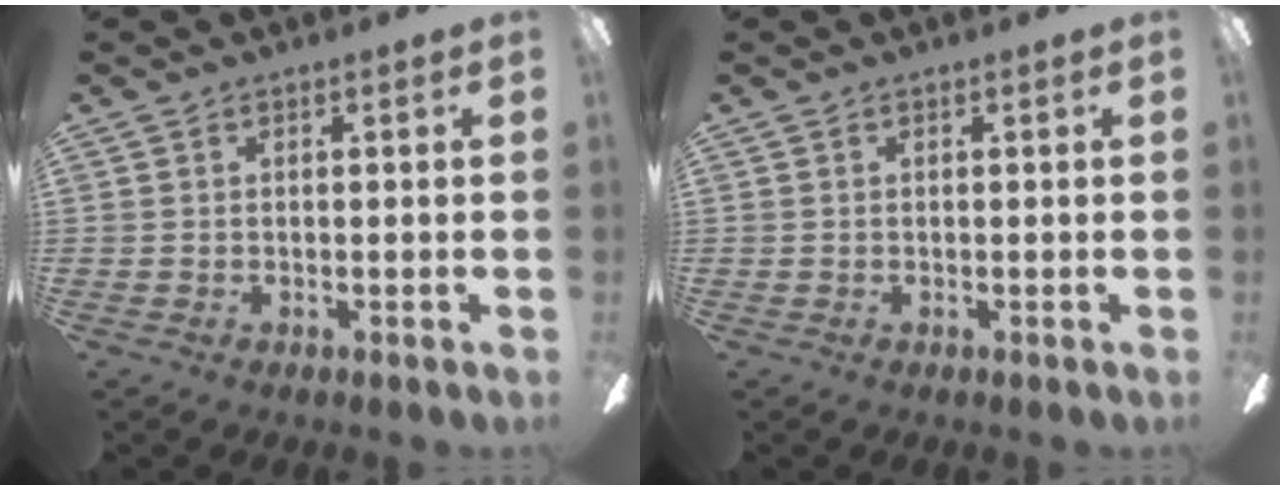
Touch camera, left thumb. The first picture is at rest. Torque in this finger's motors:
{"motor_torque": [0.02, 0.01, -0.13, 0.11, 0.00]}